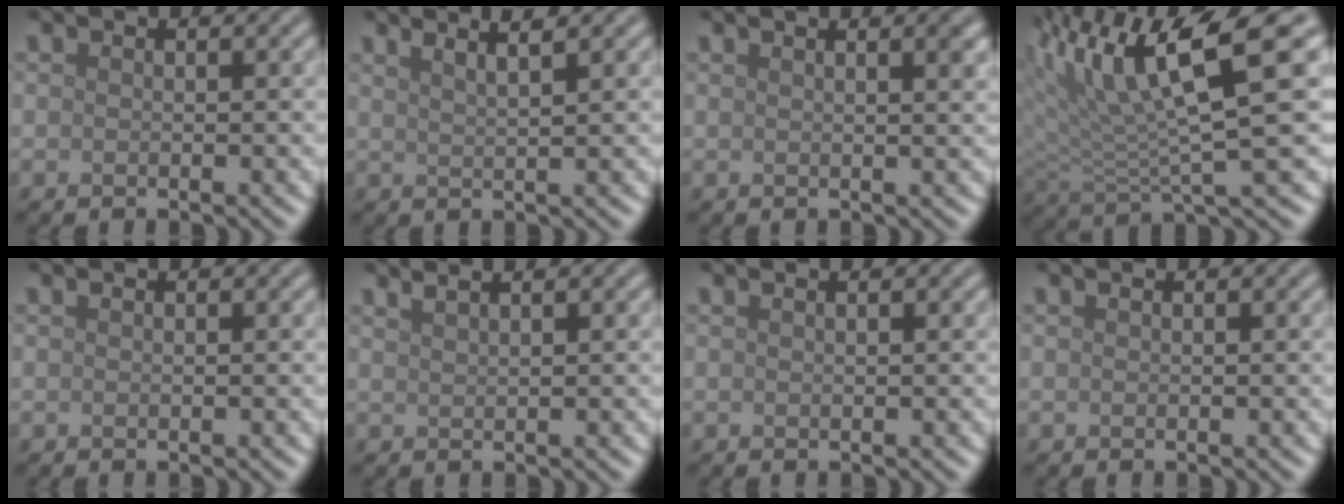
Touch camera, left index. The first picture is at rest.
{"total": 3.2, "force": [2.3, 0.9, 2.1], "torque": [-0.007, 0.015, 0.008]}
{"total": 4.4, "force": [2.1, 1.9, 3.4], "torque": [-0.007, 0.022, -0.005]}
{"total": 10.6, "force": [5.2, 2.5, 9.0], "torque": [-0.166, 0.008, 0.096]}
{"total": 0.0}
{"total": 3.0, "force": [2.2, 1.1, 1.7], "torque": [-0.004, 0.014, 0.008]}
{"total": 1.2, "force": [0.7, 0.5, 0.9], "torque": [-0.005, -0.001, -0.002]}
{"total": 0.0}